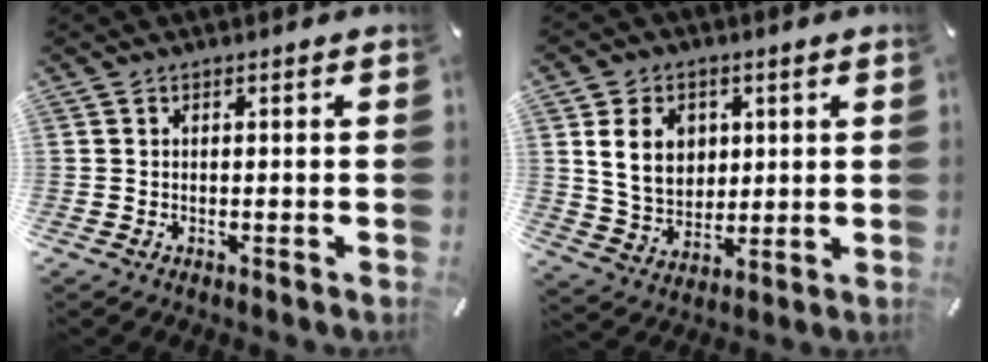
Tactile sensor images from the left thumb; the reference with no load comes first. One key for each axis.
{"total": 10.4, "fx": 2.7, "fy": 8.6, "fz": 5.2, "tx": -0.103, "ty": 0.004, "tz": 0.049}